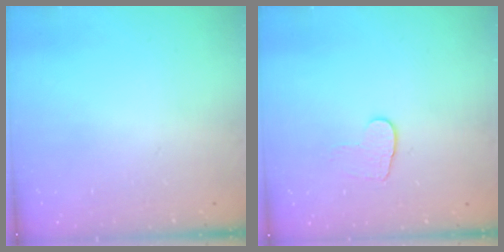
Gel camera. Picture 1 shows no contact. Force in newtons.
{"total": 5.3, "press": 5.3, "slide": 0.5}